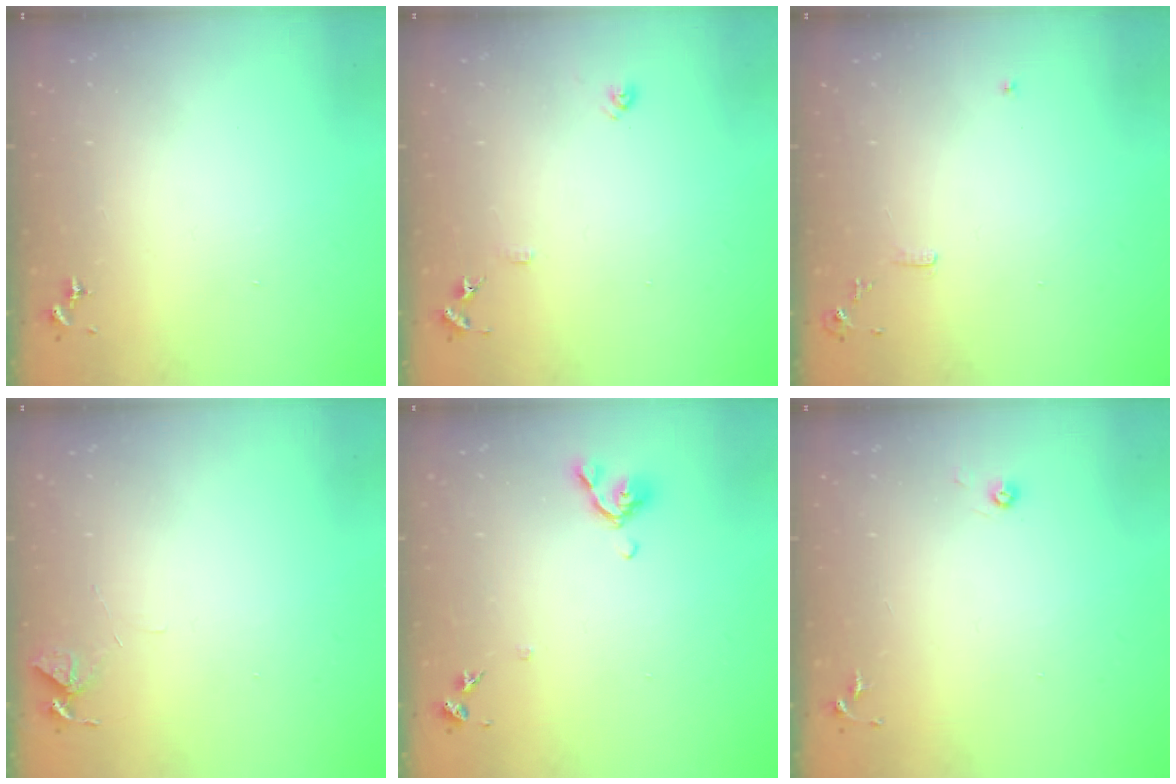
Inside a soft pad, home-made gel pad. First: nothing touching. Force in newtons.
{"total": 8.3, "press": 8.3, "slide": 0.7}
{"total": 6.0, "press": 6.0, "slide": 0.7}
{"total": 6.0, "press": 5.9, "slide": 0.6}
{"total": 7.9, "press": 7.8, "slide": 1.5}
{"total": 3.1, "press": 3.0, "slide": 0.8}